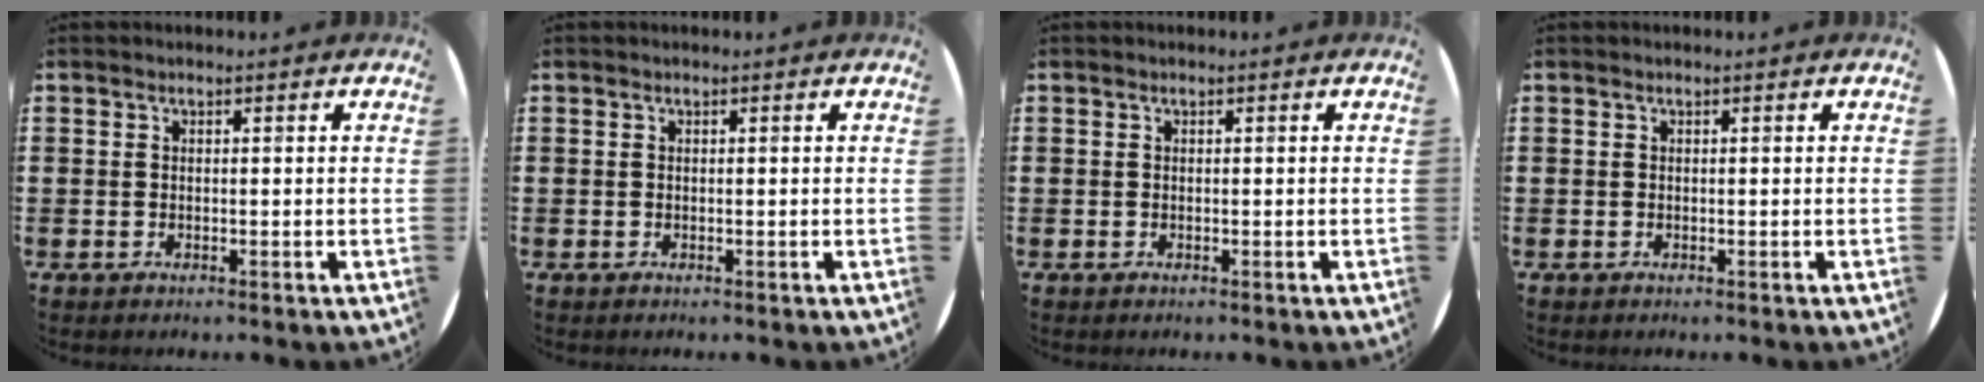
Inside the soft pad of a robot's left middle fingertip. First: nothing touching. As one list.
[{"total": 0.0}, {"total": 0.0}, {"total": 0.0}]